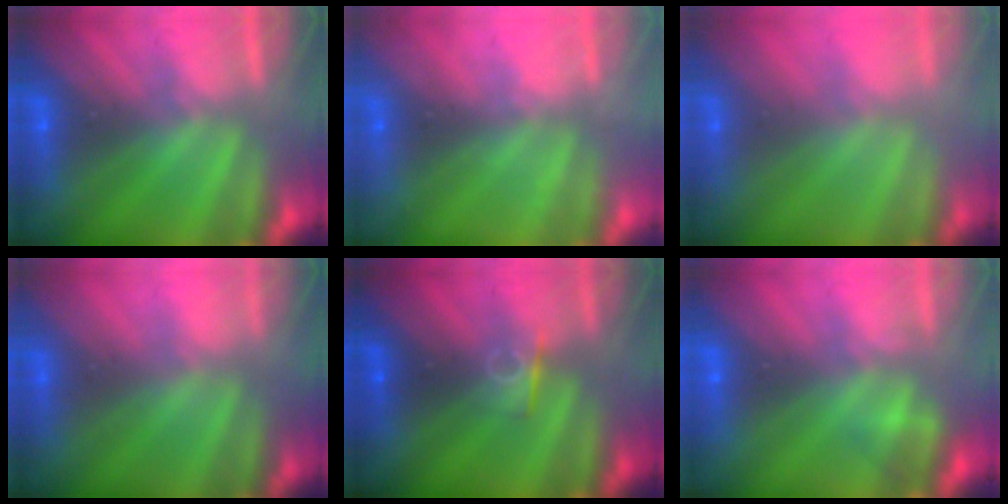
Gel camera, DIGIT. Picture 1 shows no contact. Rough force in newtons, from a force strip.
{"total": 2.1}
{"total": 3.0}
{"total": 2.5}
{"total": 2.7}
{"total": 2.3}